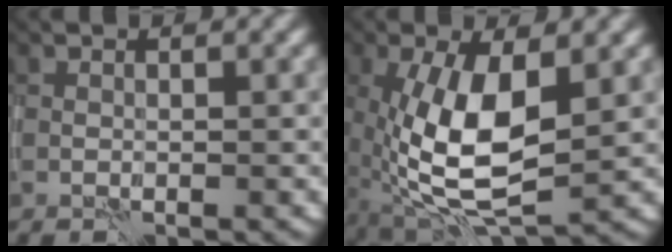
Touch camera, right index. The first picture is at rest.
{"total": 10.2, "force": [-0.3, 4.4, 9.2], "torque": [-0.183, -0.010, -0.009]}